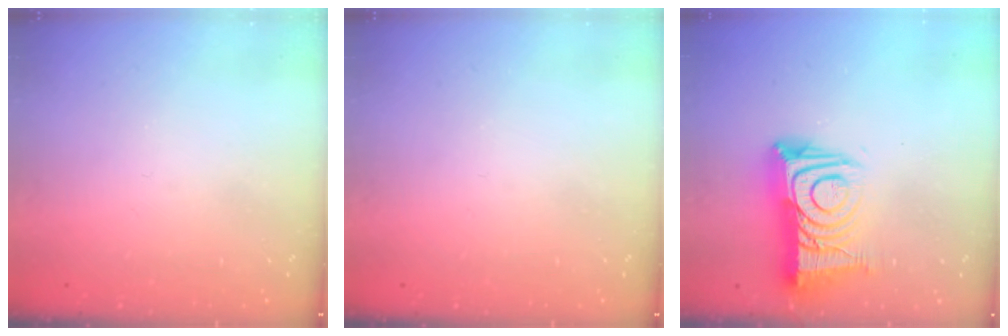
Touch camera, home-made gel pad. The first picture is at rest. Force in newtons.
{"total": 0.0}
{"total": 17.3, "press": 17.2, "slide": 1.3}